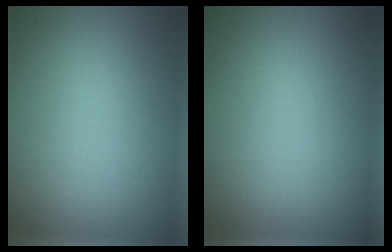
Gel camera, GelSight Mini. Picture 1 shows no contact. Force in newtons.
{"total": 0.0}